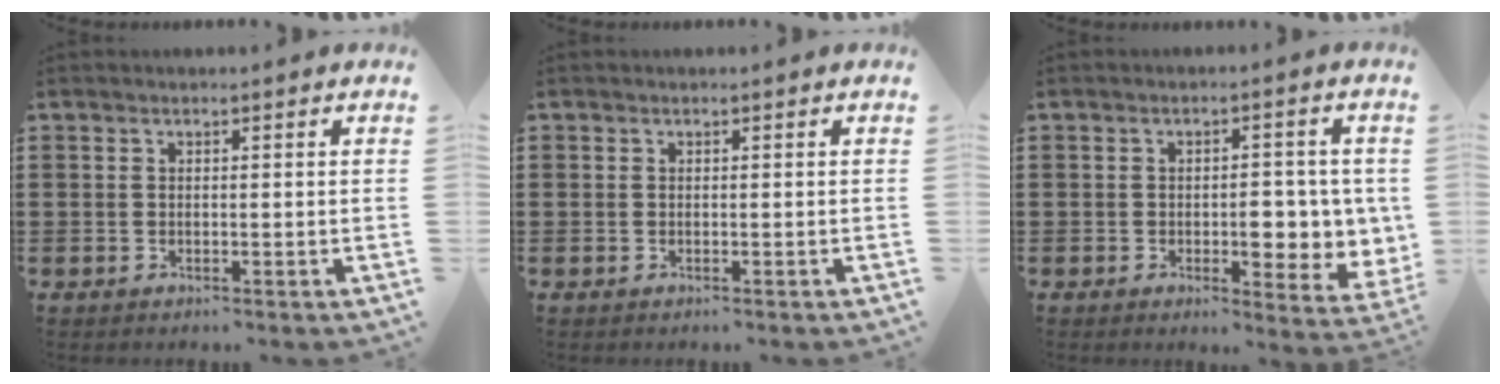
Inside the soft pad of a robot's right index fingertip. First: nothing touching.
{"total": 0.0}
{"total": 6.0, "force": [-0.5, 2.8, 5.3], "torque": [-0.054, -0.007, -0.018]}